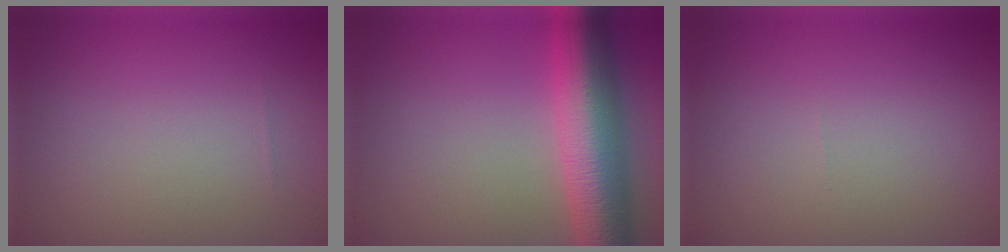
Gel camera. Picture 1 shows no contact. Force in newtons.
{"total": 9.9, "press": 9.9, "slide": 0.3}
{"total": 0.0}